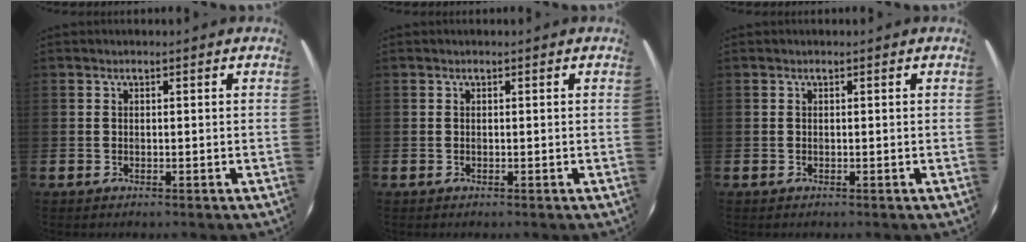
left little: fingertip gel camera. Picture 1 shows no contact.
{"total": 0.0}
{"total": 0.0}